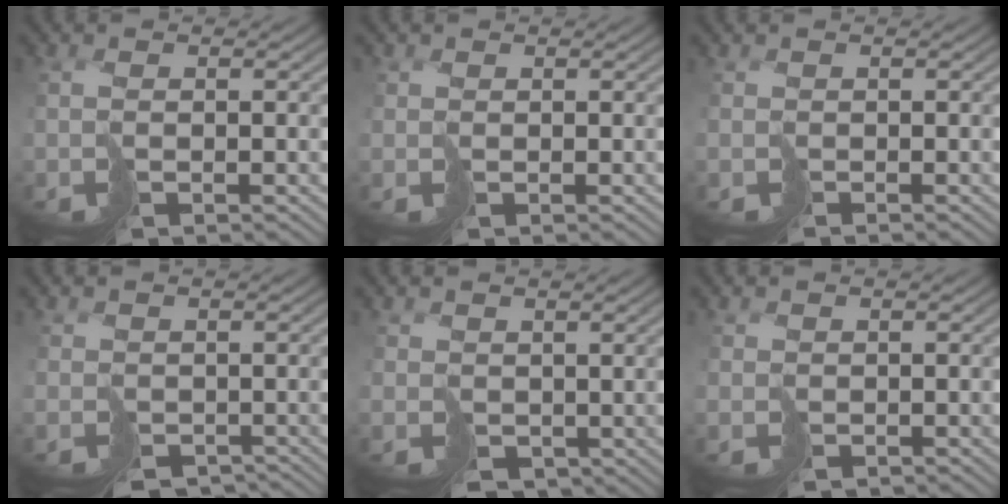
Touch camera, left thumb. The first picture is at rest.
{"total": 0.7, "force": [0.2, 0.5, -0.5], "torque": [0.014, 0.002, 0.006]}
{"total": 1.2, "force": [-1.0, 0.0, -0.8], "torque": [0.019, -0.002, -0.014]}
{"total": 3.5, "force": [-2.6, 2.2, 0.9], "torque": [-0.006, -0.015, -0.026]}
{"total": 2.1, "force": [0.6, 2.0, 0.4], "torque": [-0.021, -0.010, 0.016]}
{"total": 0.7, "force": [-0.1, 0.6, -0.5], "torque": [0.011, -0.004, 0.004]}